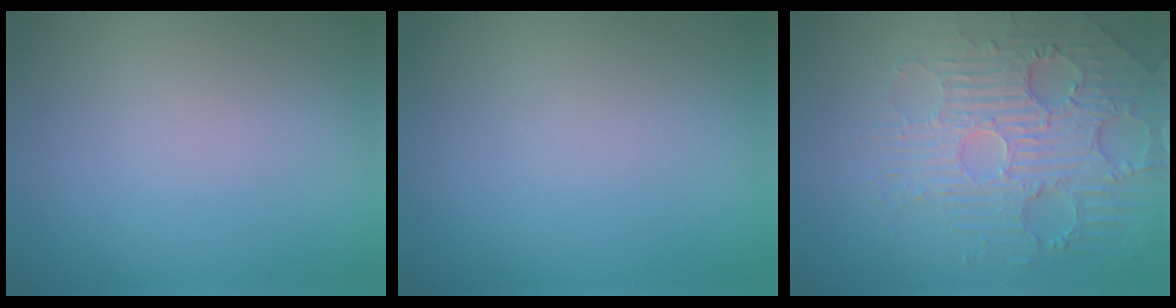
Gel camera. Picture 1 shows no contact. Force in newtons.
{"total": 0.0}
{"total": 4.8, "press": 4.3, "slide": 2.2}